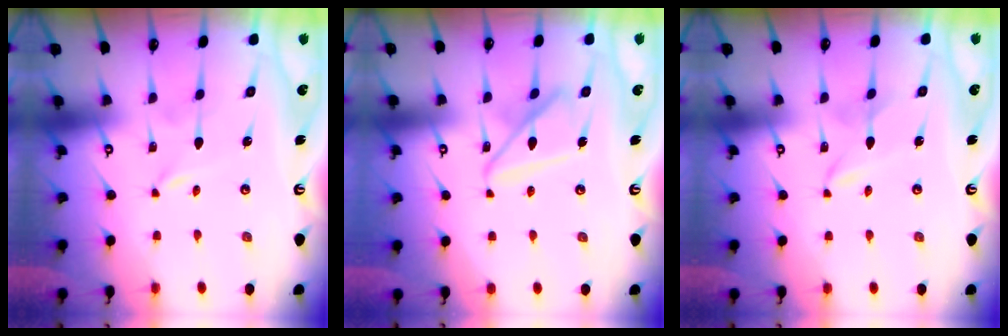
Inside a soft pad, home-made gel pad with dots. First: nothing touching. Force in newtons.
{"total": 13.3, "press": 13.3, "slide": 1.2}
{"total": 1.5, "press": 1.5, "slide": 0.2}